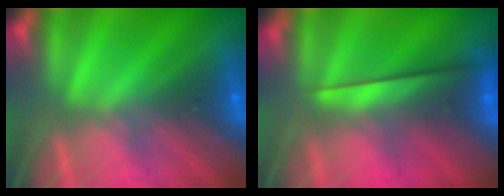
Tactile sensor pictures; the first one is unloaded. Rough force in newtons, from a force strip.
{"total": 2.2}